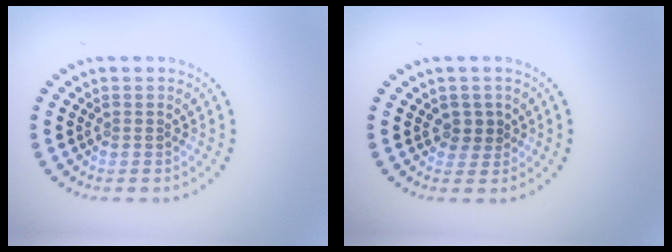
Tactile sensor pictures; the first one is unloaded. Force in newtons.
{"total": 1.6, "press": 1.3, "slide": 0.9}